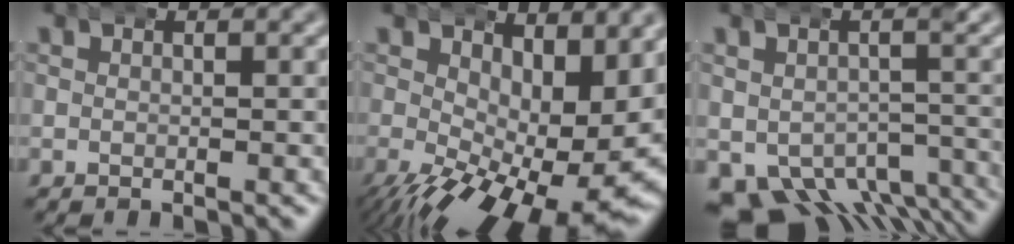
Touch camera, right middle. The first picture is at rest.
{"total": 10.4, "force": [-2.8, 5.0, 8.7], "torque": [-0.127, -0.062, -0.011]}
{"total": 10.0, "force": [-6.6, 6.0, 4.4], "torque": [-0.072, -0.048, -0.096]}